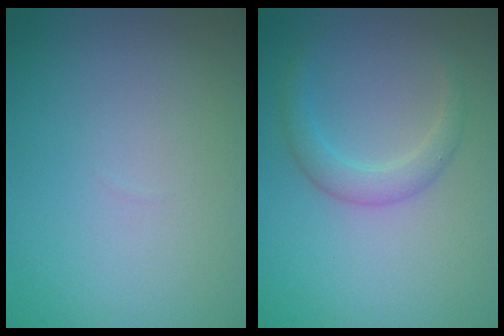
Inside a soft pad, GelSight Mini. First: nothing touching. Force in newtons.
{"total": 2.2, "press": 2.2, "slide": 0.1}